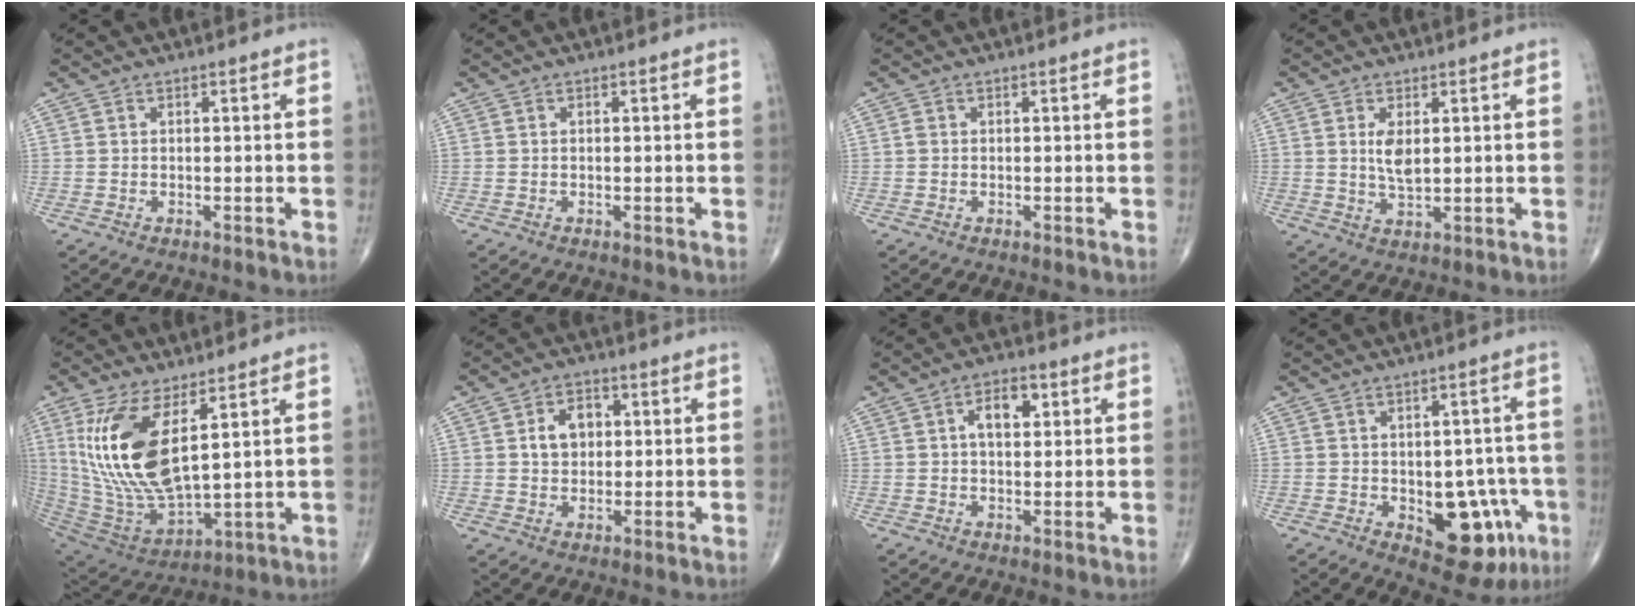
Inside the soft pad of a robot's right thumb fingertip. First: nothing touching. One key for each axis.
{"total": 0.0}
{"total": 0.5, "fx": 0.0, "fy": 0.4, "fz": 0.3, "tx": -0.005, "ty": 0.000, "tz": -0.003}
{"total": 4.4, "fx": 1.1, "fy": 2.0, "fz": 3.9, "tx": -0.070, "ty": -0.012, "tz": 0.026}
{"total": 18.8, "fx": 6.2, "fy": 7.4, "fz": 16.2, "tx": -0.332, "ty": -0.038, "tz": 0.136}
{"total": 6.1, "fx": 1.1, "fy": 4.4, "fz": 4.0, "tx": -0.046, "ty": 0.008, "tz": 0.015}
{"total": 5.7, "fx": 1.6, "fy": 3.2, "fz": 4.5, "tx": -0.059, "ty": 0.005, "tz": 0.022}
{"total": 13.0, "fx": -4.1, "fy": 7.3, "fz": 10.0, "tx": -0.077, "ty": 0.018, "tz": -0.038}